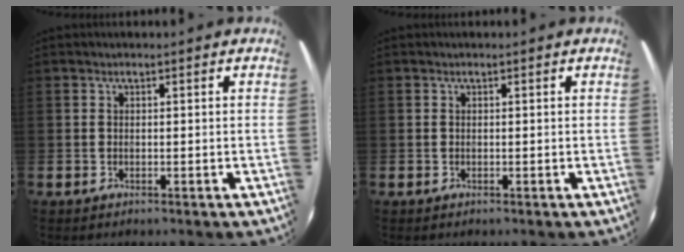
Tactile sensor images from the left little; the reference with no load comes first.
{"total": 0.0}